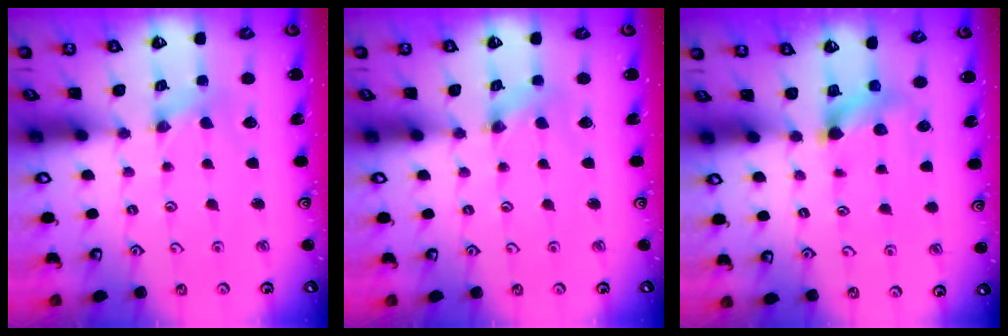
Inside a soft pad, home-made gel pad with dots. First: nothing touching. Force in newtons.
{"total": 0.0}
{"total": 5.5, "press": 5.5, "slide": 0.6}